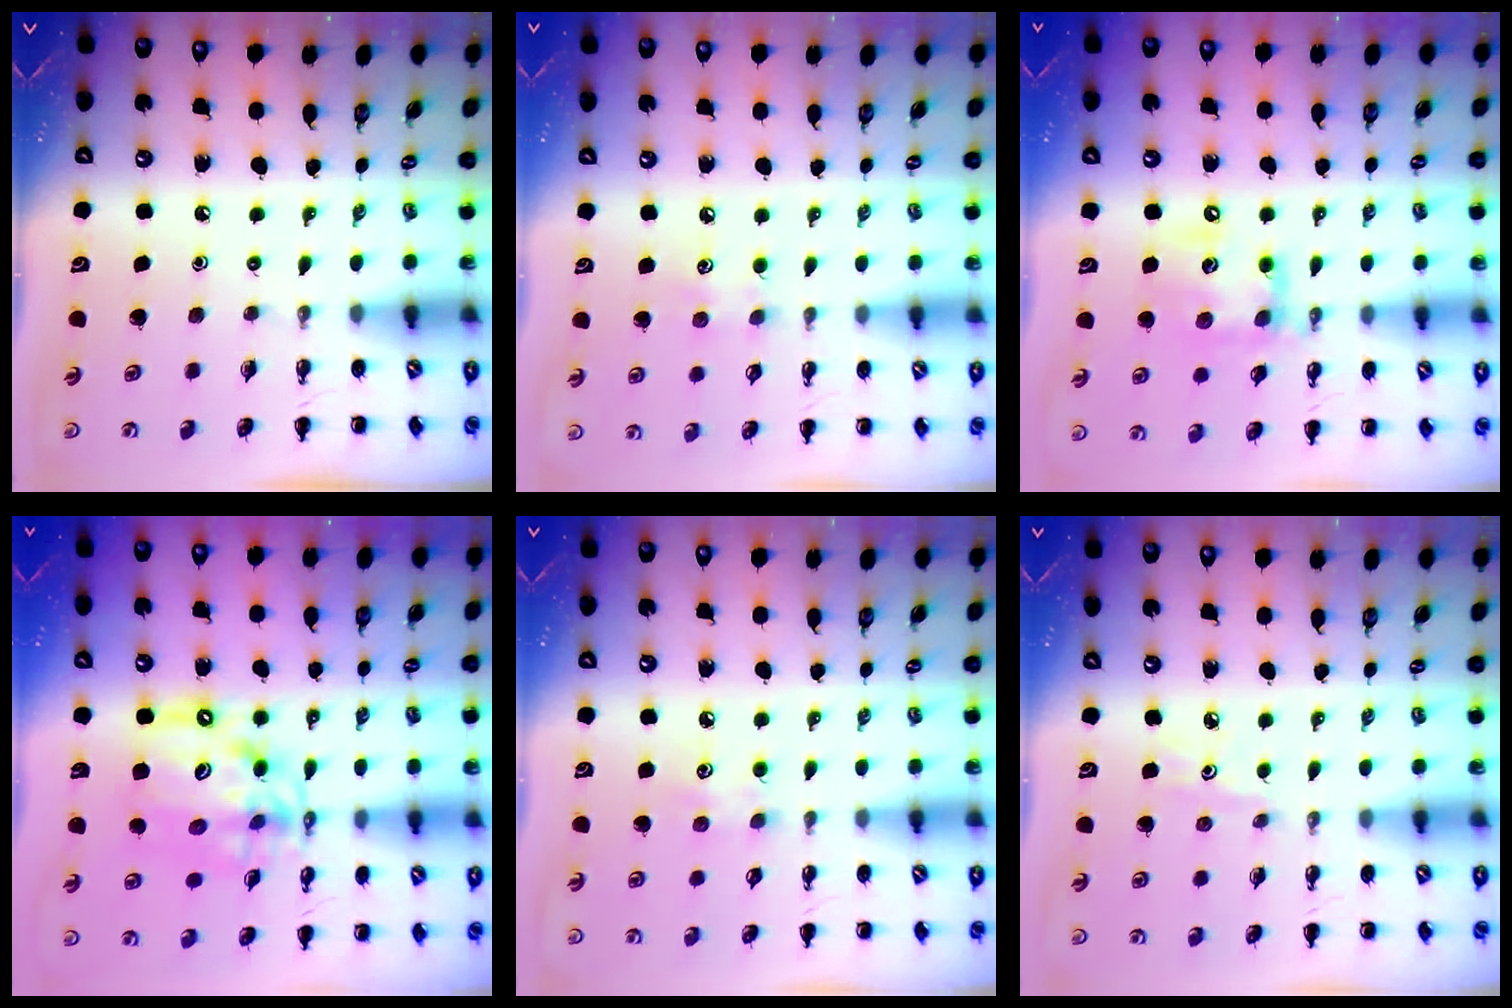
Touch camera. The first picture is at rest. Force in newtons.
{"total": 4.7, "press": 4.5, "slide": 1.1}
{"total": 13.4, "press": 13.2, "slide": 2.5}
{"total": 14.2, "press": 13.8, "slide": 3.4}
{"total": 5.1, "press": 4.9, "slide": 1.4}
{"total": 3.2, "press": 3.0, "slide": 1.1}